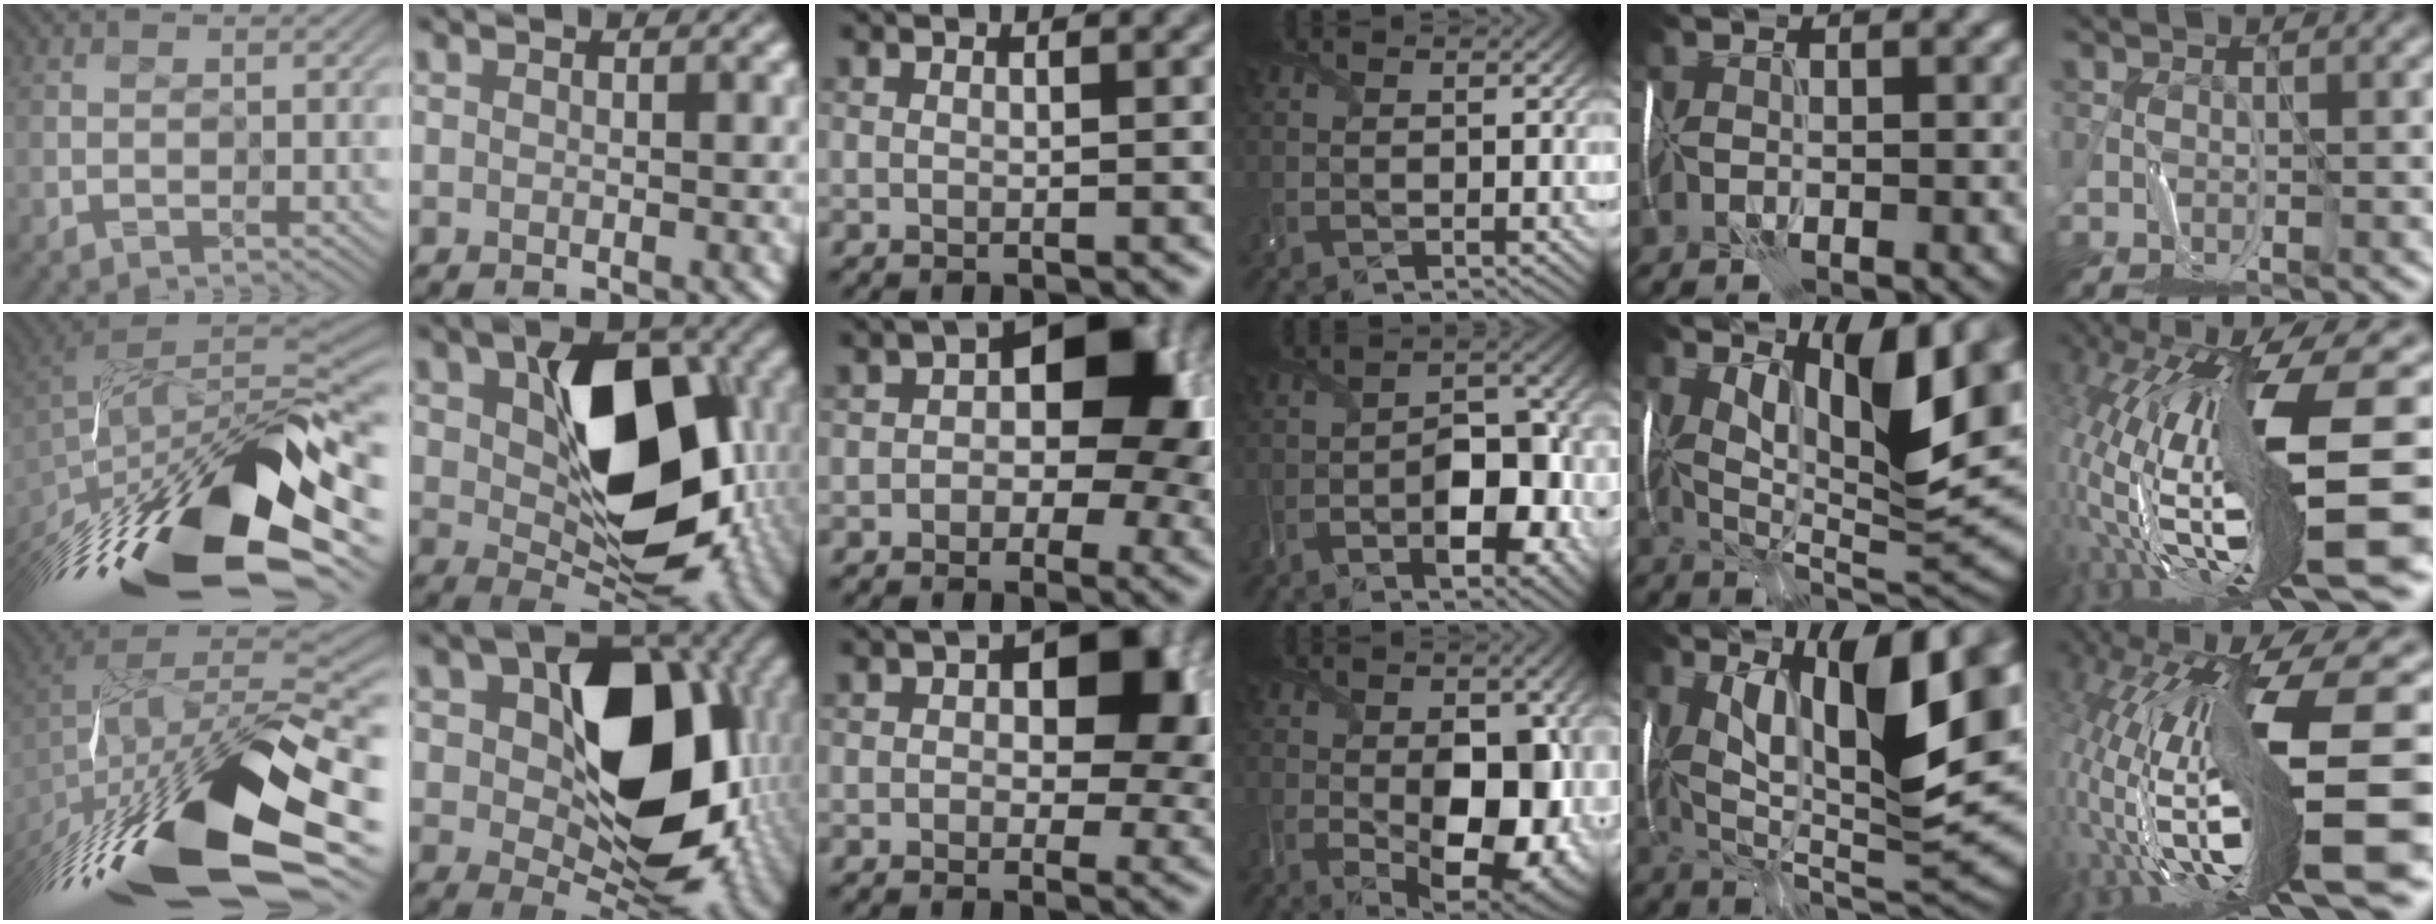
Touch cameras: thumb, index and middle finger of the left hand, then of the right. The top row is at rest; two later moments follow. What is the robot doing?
{"motion": "wrap", "object": "thread"}